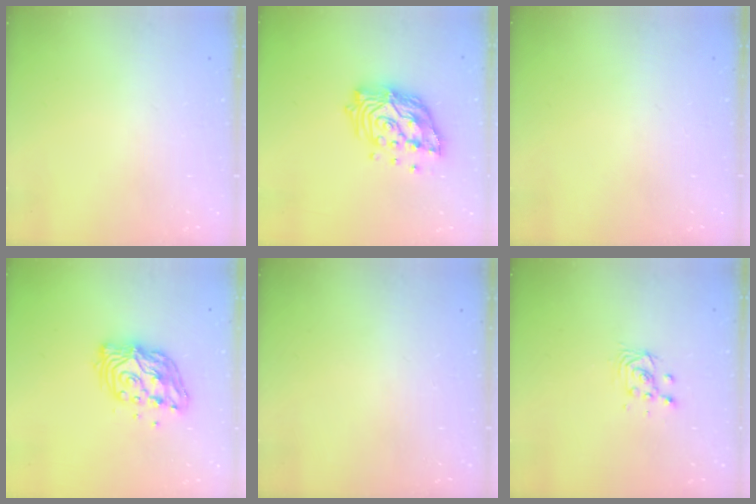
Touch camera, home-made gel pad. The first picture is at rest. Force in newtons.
{"total": 17.0, "press": 16.9, "slide": 1.5}
{"total": 0.0}
{"total": 13.8, "press": 13.7, "slide": 1.6}
{"total": 0.0}
{"total": 3.5, "press": 3.5, "slide": 0.2}